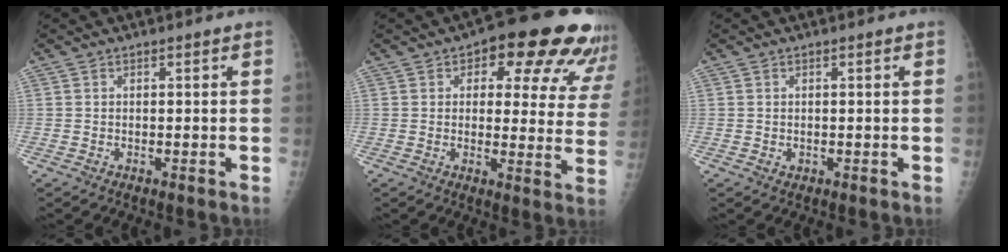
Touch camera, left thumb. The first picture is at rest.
{"total": 18.2, "force": [11.0, 8.4, 11.8], "torque": [-0.090, -0.031, 0.119]}
{"total": 0.7, "force": [0.1, 0.5, 0.5], "torque": [-0.003, -0.001, 0.005]}